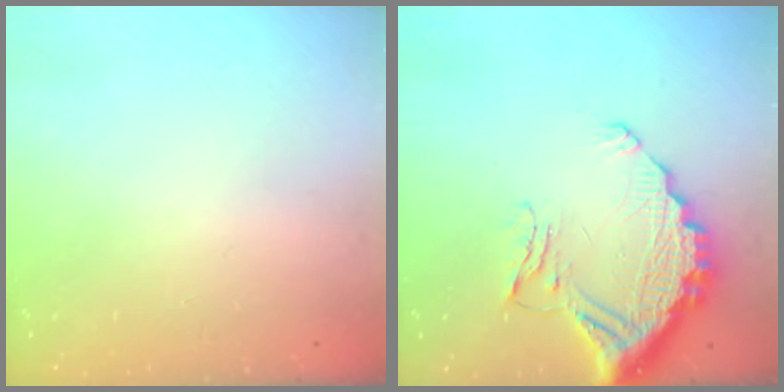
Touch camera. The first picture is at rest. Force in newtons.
{"total": 14.0, "press": 13.9, "slide": 0.9}